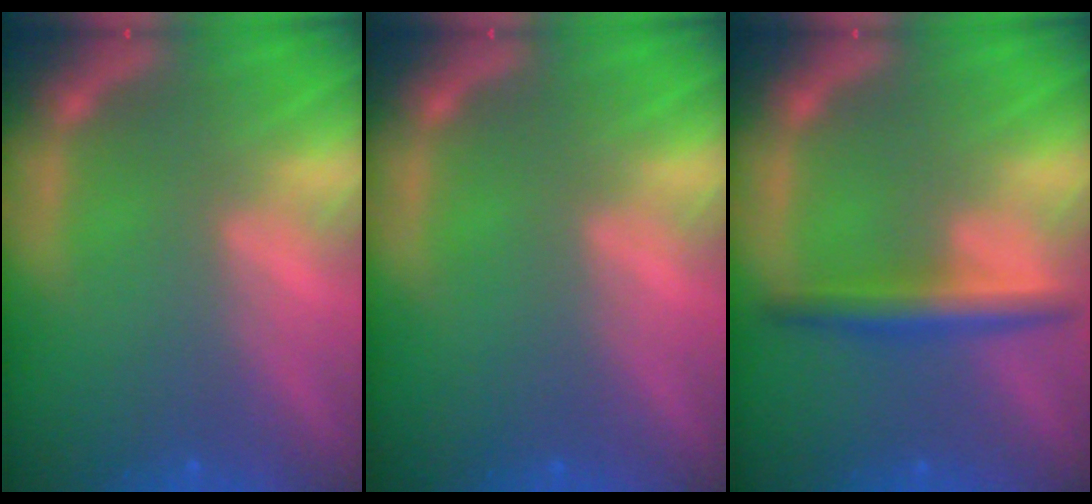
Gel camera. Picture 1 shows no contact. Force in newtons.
{"total": 0.0}
{"total": 3.5}